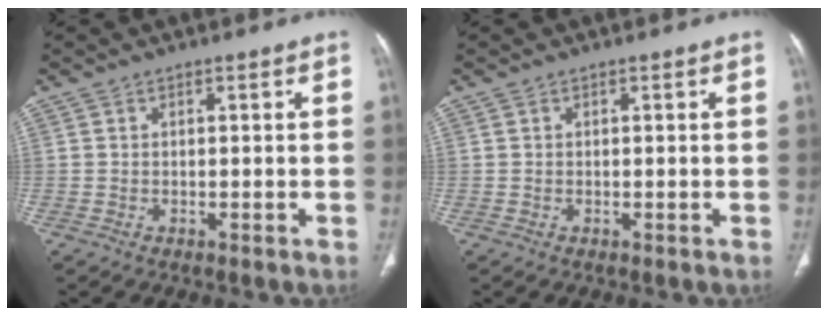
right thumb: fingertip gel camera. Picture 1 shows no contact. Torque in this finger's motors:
{"motor_torque": [0.35, 0.32, 0.08, -0.11, 0.00]}